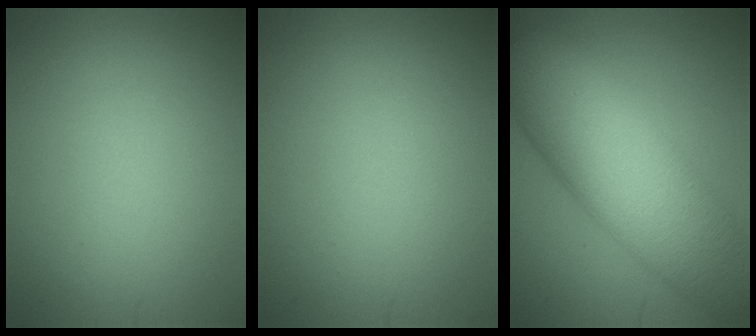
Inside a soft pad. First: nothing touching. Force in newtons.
{"total": 0.0}
{"total": 12.2, "press": 12.2, "slide": 0.2}